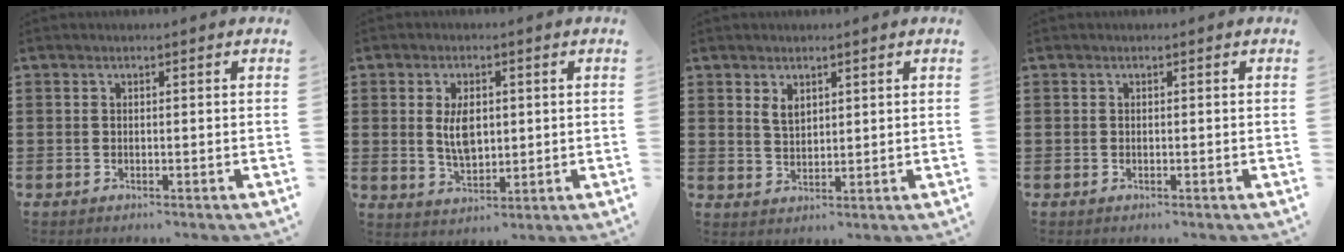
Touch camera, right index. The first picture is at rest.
{"total": 5.5, "force": [0.8, 3.2, 4.5], "torque": [-0.078, 0.005, 0.009]}
{"total": 2.5, "force": [1.6, 1.5, 1.4], "torque": [-0.032, 0.004, 0.029]}
{"total": 0.0}